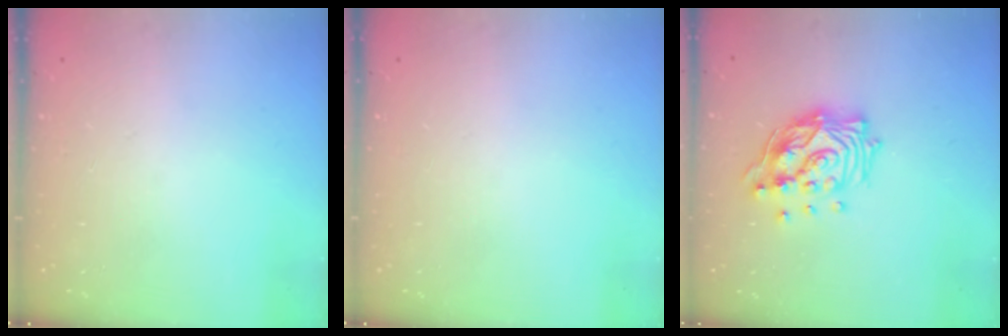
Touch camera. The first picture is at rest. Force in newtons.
{"total": 0.0}
{"total": 15.2, "press": 15.2, "slide": 1.1}